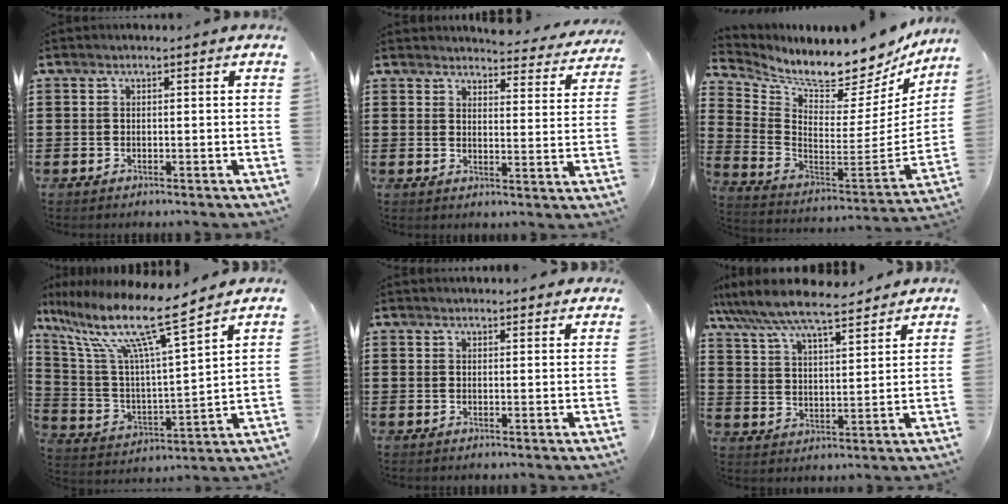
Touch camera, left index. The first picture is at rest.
{"total": 3.9, "force": [3.9, 0.2, 0.4], "torque": [-0.008, -0.031, 0.065]}
{"total": 8.3, "force": [7.9, 0.4, 2.5], "torque": [-0.068, -0.090, 0.123]}
{"total": 13.5, "force": [9.5, 1.2, 9.6], "torque": [-0.223, -0.058, 0.150]}
{"total": 1.7, "force": [1.6, 0.1, 0.3], "torque": [-0.010, 0.002, 0.032]}
{"total": 7.1, "force": [6.5, 0.3, 2.7], "torque": [-0.080, -0.036, 0.111]}